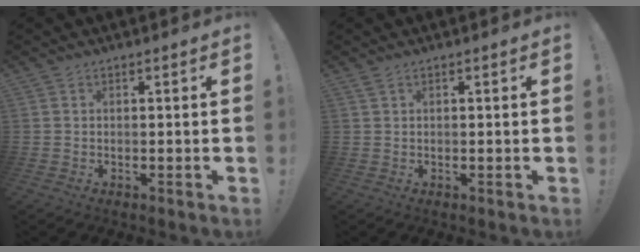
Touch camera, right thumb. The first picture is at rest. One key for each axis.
{"total": 1.7, "fx": 1.2, "fy": 0.4, "fz": 1.1, "tx": -0.014, "ty": -0.004, "tz": 0.022}